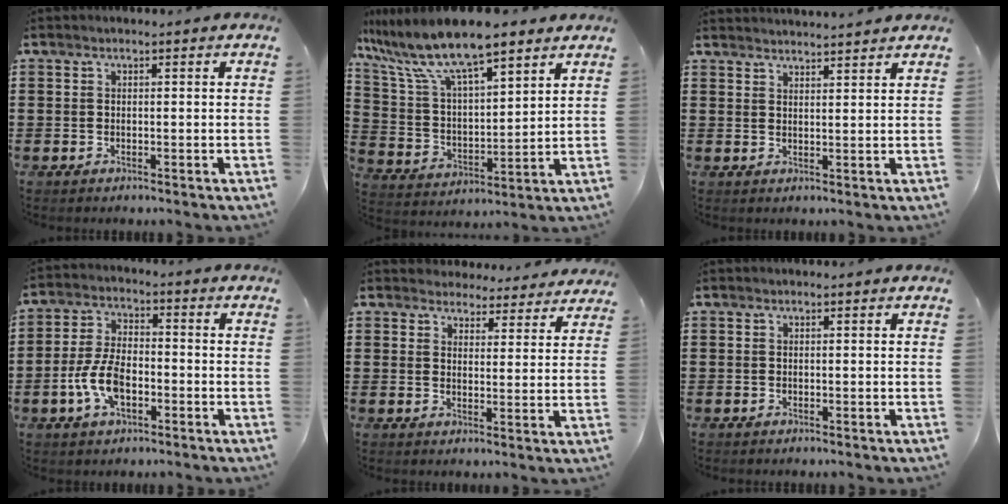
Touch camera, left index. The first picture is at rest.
{"total": 10.4, "force": [8.5, 2.0, 5.7], "torque": [-0.145, -0.038, 0.145]}
{"total": 2.3, "force": [2.3, -0.3, -0.1], "torque": [-0.005, -0.007, 0.045]}
{"total": 7.6, "force": [-2.5, 4.0, 6.0], "torque": [-0.150, -0.003, -0.055]}
{"total": 4.1, "force": [4.0, 0.8, 0.1], "torque": [-0.021, -0.016, 0.072]}
{"total": 0.0}